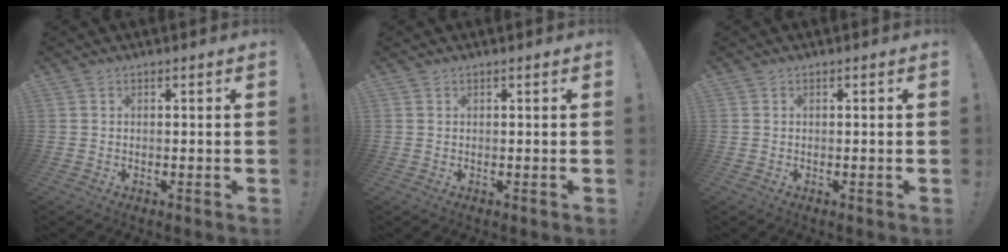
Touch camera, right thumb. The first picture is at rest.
{"total": 0.0}
{"total": 0.0}